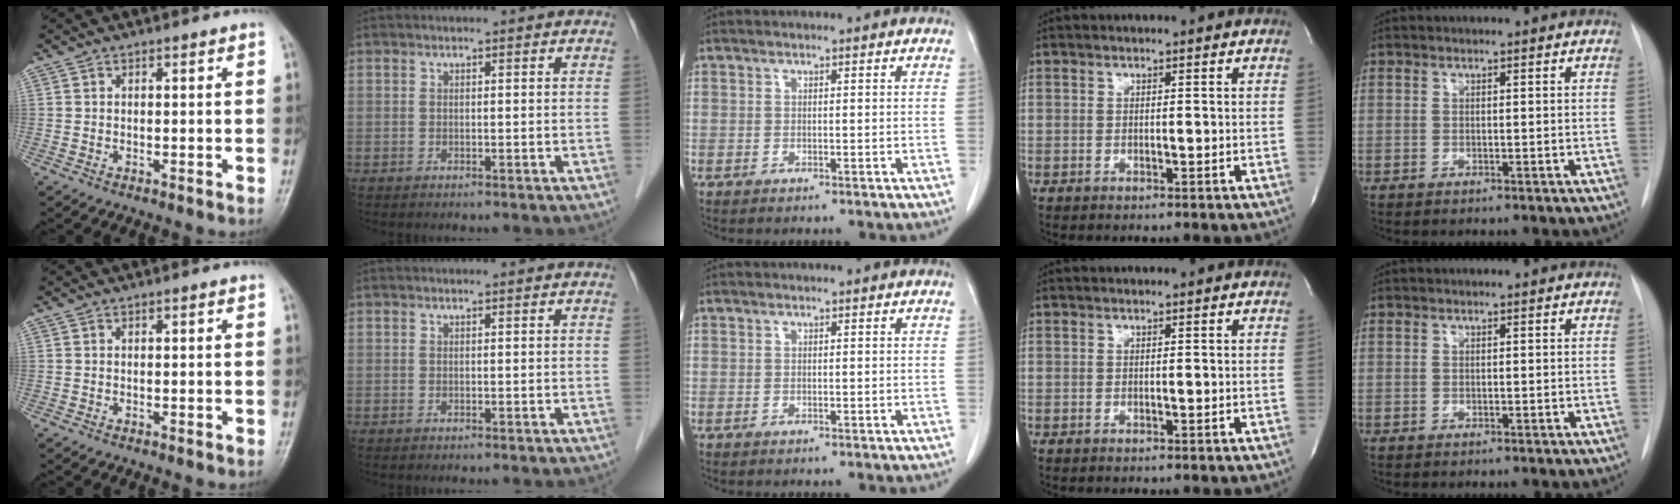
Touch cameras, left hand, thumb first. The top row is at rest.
{}